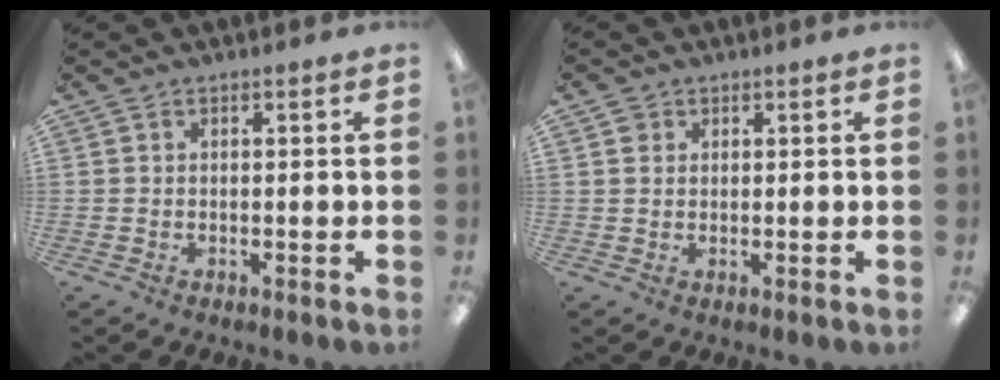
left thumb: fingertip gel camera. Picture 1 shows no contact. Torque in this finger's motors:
{"motor_torque": [-0.05, -0.13, -0.78, 0.32, -0.09]}